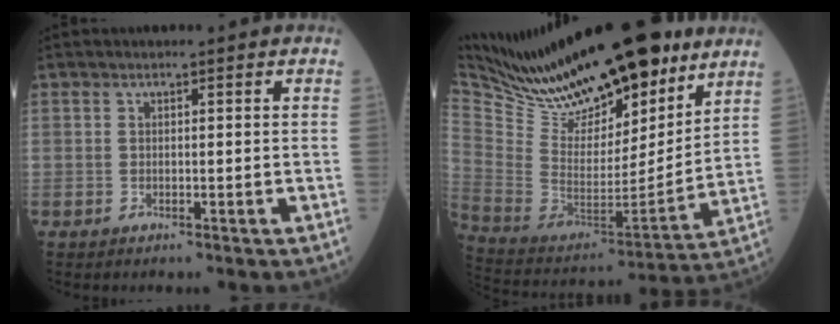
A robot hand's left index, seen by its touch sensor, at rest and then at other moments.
{"total": 27.1, "force": [21.4, 7.7, 14.8], "torque": [-0.261, -0.011, 0.347]}